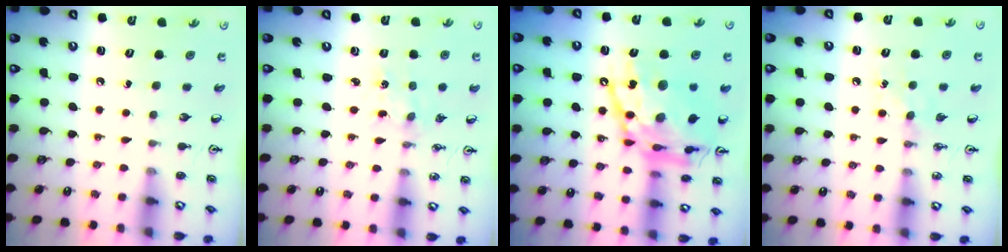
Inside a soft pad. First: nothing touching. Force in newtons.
{"total": 0.5, "press": 0.5, "slide": 0.2}
{"total": 22.7, "press": 22.6, "slide": 1.9}
{"total": 5.1, "press": 5.0, "slide": 0.7}